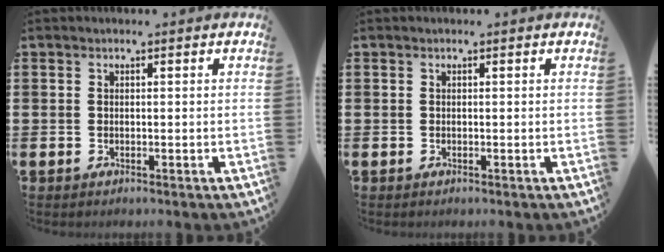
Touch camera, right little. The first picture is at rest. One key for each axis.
{"total": 0.0}